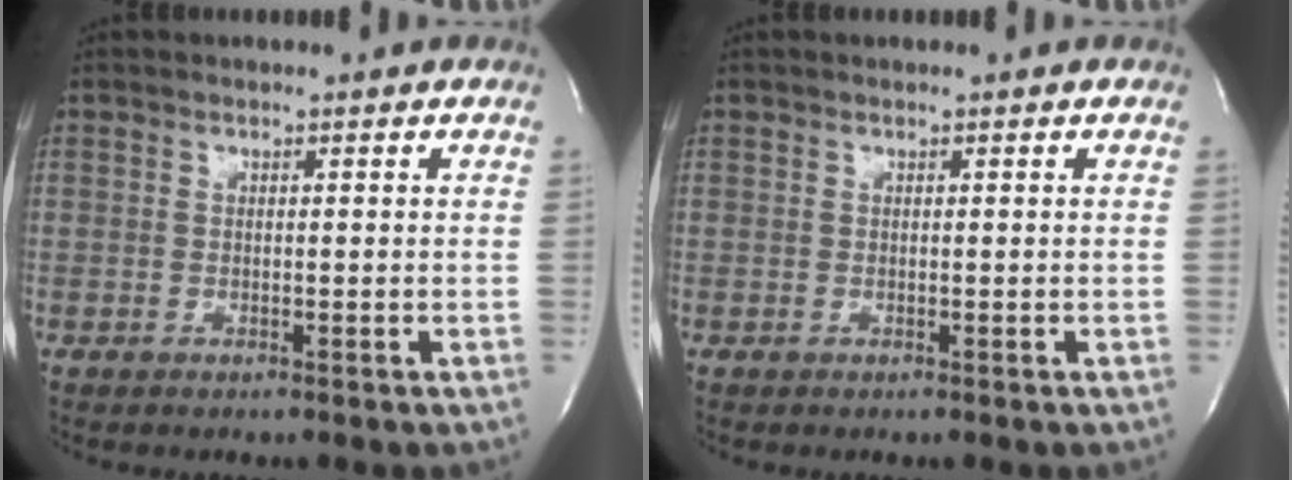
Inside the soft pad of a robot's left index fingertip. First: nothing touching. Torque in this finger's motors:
{"motor_torque": [0.34, -0.13, 0.01, -0.01]}